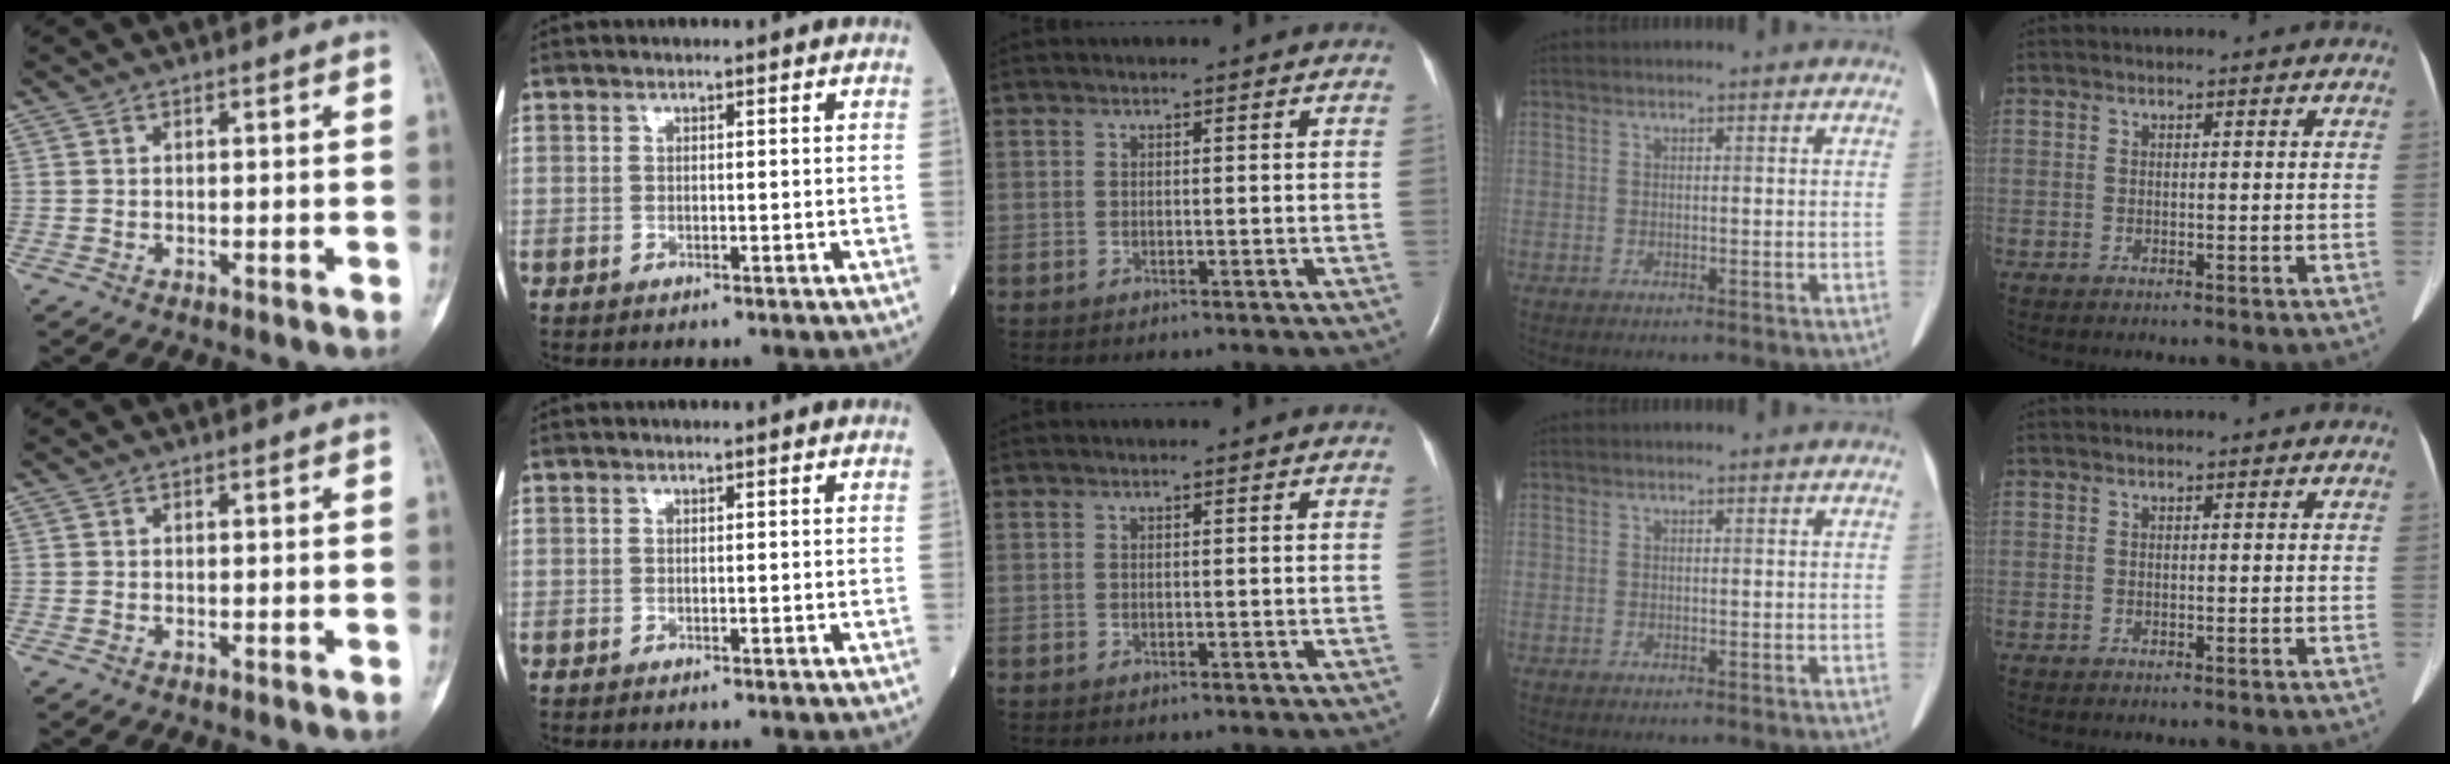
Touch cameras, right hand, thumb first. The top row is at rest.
{}